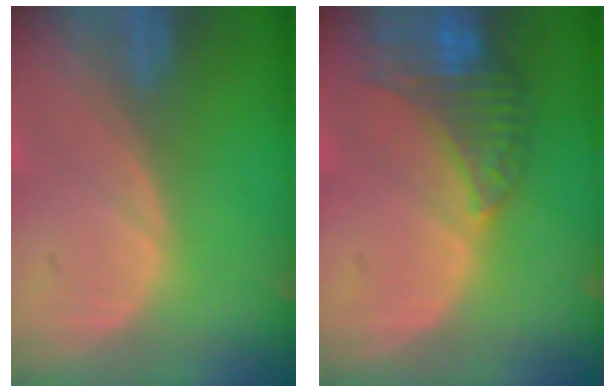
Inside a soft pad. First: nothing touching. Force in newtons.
{"total": 8.0, "press": 7.1, "slide": 3.7}